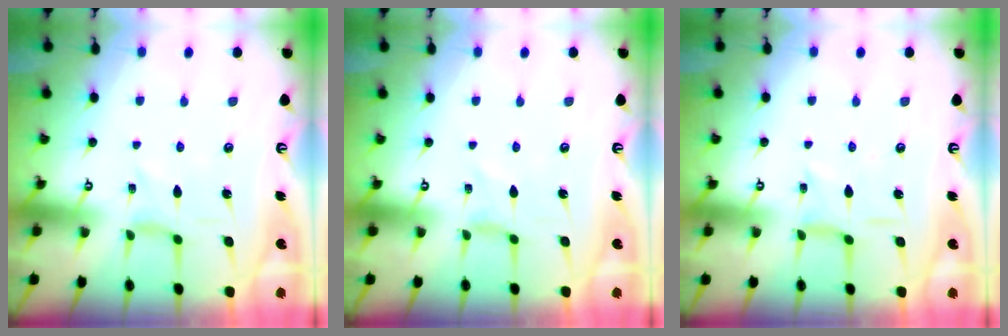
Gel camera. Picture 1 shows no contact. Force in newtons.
{"total": 0.0}
{"total": 2.3, "press": 2.3, "slide": 0.2}